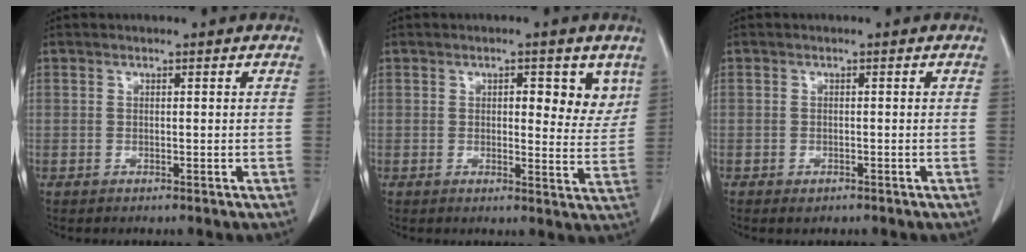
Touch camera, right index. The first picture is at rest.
{"total": 6.2, "force": [2.7, 2.7, 4.9], "torque": [-0.042, -0.007, 0.028]}
{"total": 1.0, "force": [-0.6, 0.6, 0.5], "torque": [-0.009, 0.000, -0.001]}